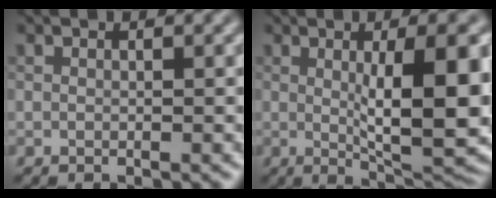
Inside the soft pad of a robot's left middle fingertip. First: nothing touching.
{"total": 10.9, "force": [0.5, 2.9, 10.5], "torque": [-0.140, -0.012, 0.016]}